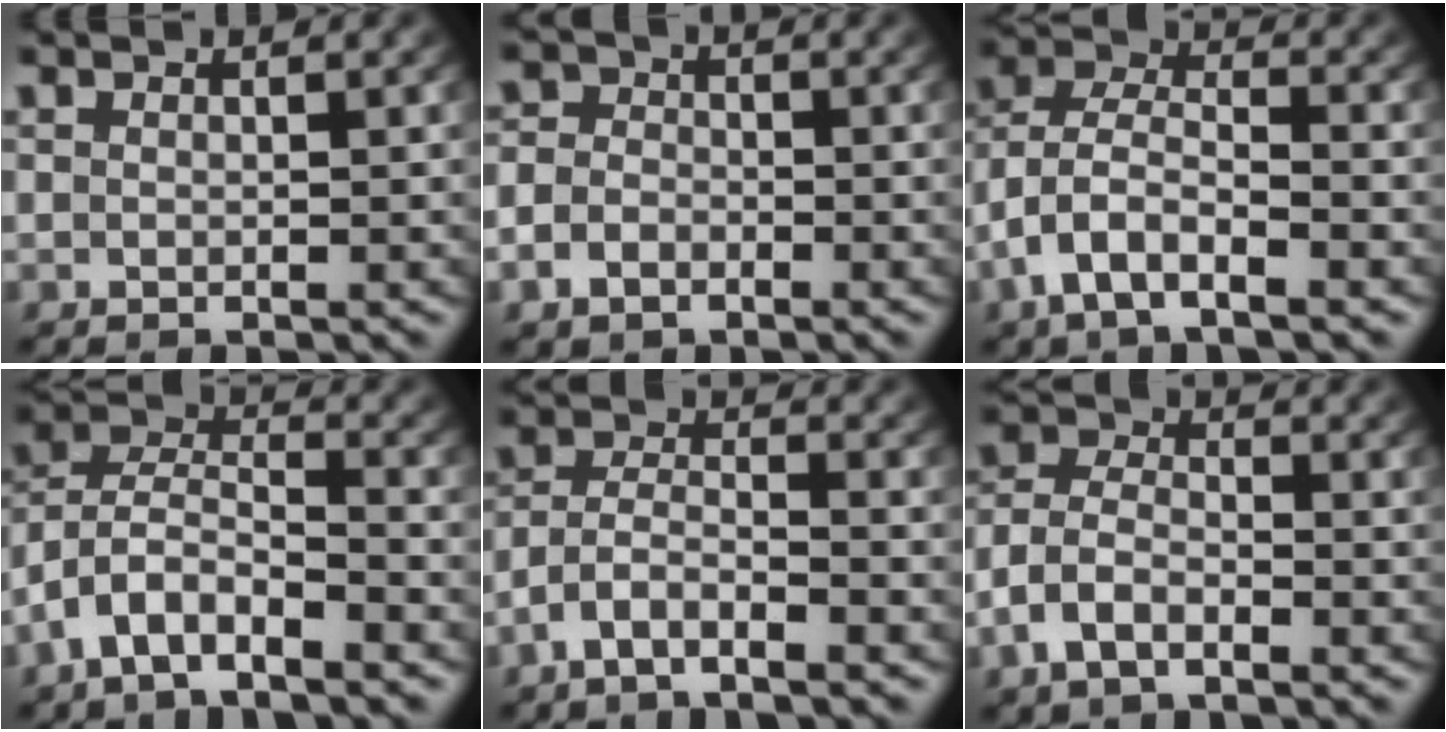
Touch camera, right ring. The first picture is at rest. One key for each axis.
{"total": 3.9, "fx": -1.7, "fy": 3.3, "fz": 1.2, "tx": -0.032, "ty": -0.016, "tz": -0.030}
{"total": 5.5, "fx": -0.6, "fy": 4.0, "fz": 3.7, "tx": -0.095, "ty": -0.018, "tz": -0.013}
{"total": 6.3, "fx": -1.2, "fy": 5.2, "fz": 3.3, "tx": -0.091, "ty": -0.017, "tz": -0.031}
{"total": 4.4, "fx": -2.7, "fy": 2.6, "fz": 2.3, "tx": -0.063, "ty": -0.021, "tz": -0.044}
{"total": 5.6, "fx": -1.8, "fy": 4.5, "fz": 2.9, "tx": -0.085, "ty": -0.024, "tz": -0.030}